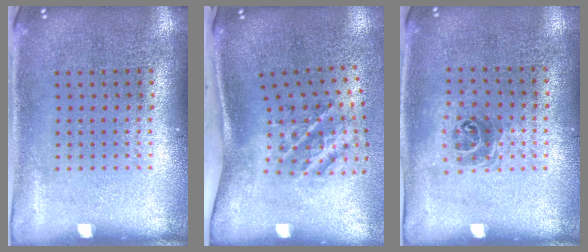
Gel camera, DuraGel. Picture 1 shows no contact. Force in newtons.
{"total": 2.3, "press": 1.3, "slide": 1.9}
{"total": 1.0, "press": 0.8, "slide": 0.5}